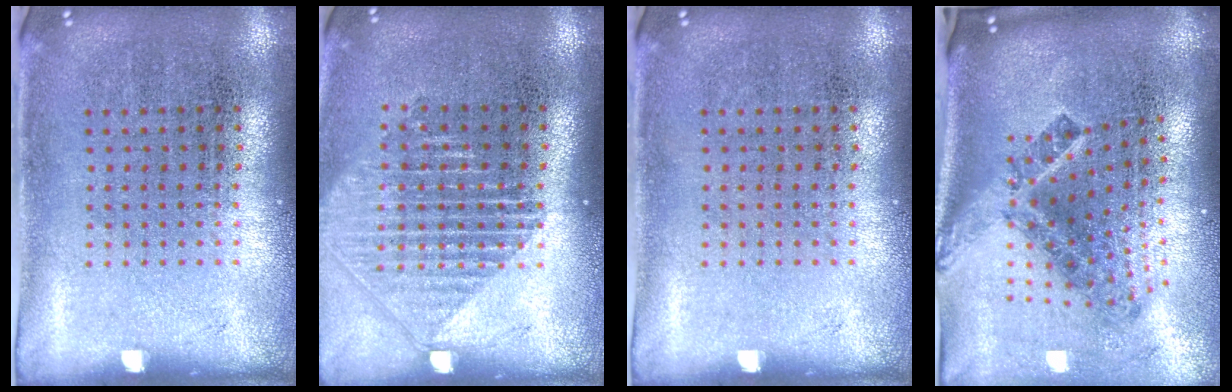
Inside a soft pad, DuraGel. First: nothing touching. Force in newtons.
{"total": 1.4, "press": 1.2, "slide": 0.7}
{"total": 0.0}
{"total": 2.6, "press": 1.6, "slide": 2.1}